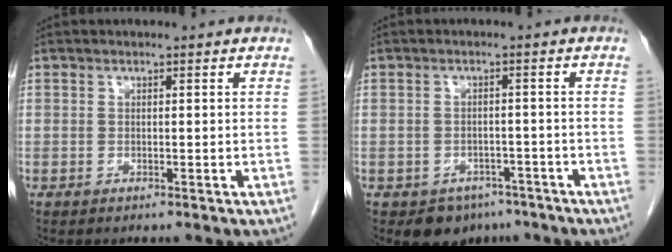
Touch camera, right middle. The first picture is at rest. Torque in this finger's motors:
{"motor_torque": [0.17, -0.17, -0.07, 0.00]}